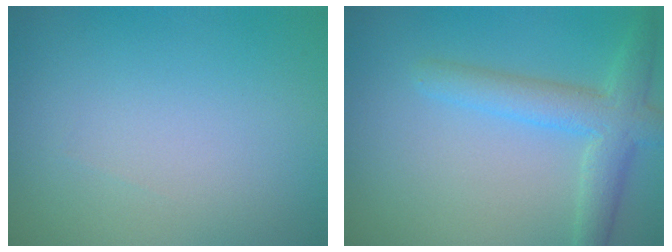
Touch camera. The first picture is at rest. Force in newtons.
{"total": 4.2, "press": 4.2, "slide": 0.2}